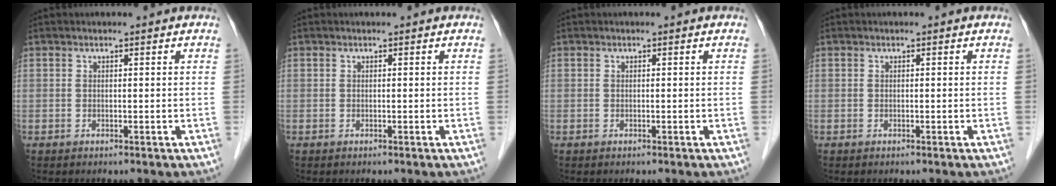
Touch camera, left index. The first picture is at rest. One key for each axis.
{"total": 0.0}
{"total": 0.0}
{"total": 0.0}